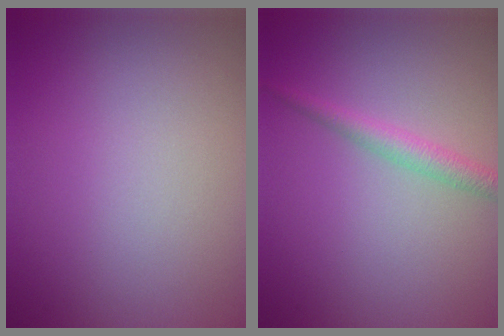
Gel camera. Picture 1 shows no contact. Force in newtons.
{"total": 1.9, "press": 1.9, "slide": 0.1}